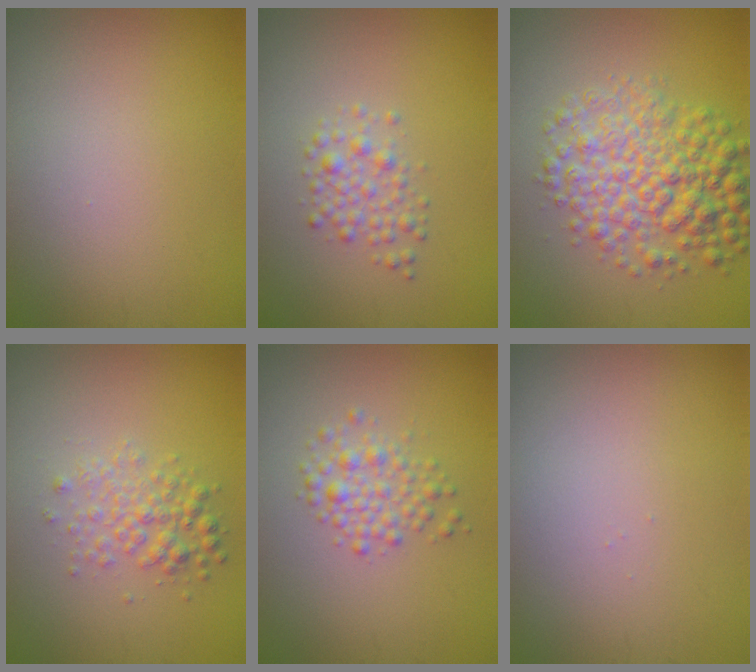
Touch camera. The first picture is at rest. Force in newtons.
{"total": 2.1, "press": 2.1, "slide": 0.0}
{"total": 7.0, "press": 7.0, "slide": 0.1}
{"total": 2.5, "press": 2.5, "slide": 0.0}
{"total": 2.4, "press": 2.4, "slide": 0.0}
{"total": 0.0}